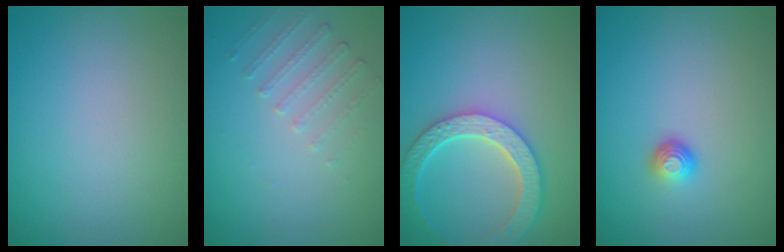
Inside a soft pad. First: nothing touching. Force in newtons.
{"total": 1.5, "press": 1.0, "slide": 1.1}
{"total": 5.9, "press": 4.7, "slide": 3.6}
{"total": 1.6, "press": 1.0, "slide": 1.3}